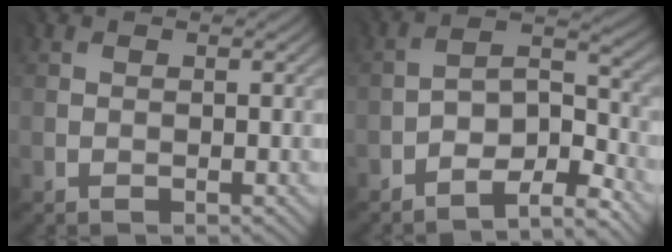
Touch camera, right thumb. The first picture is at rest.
{"total": 8.9, "force": [-6.9, 3.0, 4.8], "torque": [-0.070, -0.002, -0.122]}